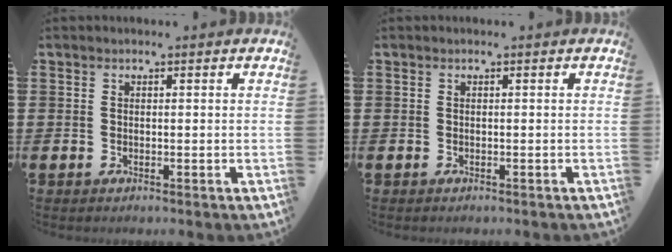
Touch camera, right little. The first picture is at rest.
{"total": 0.0}